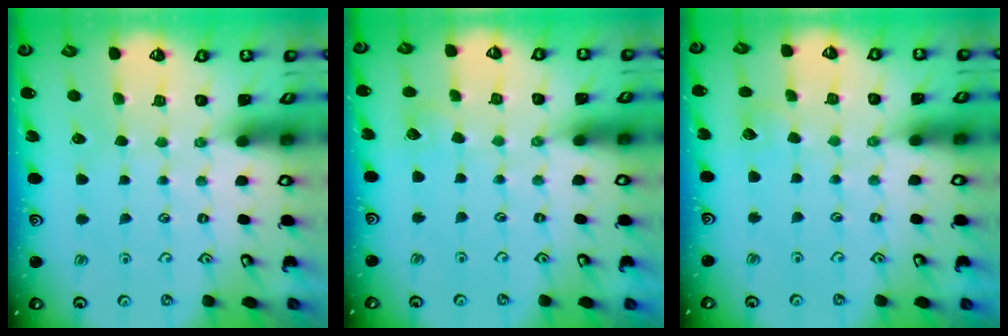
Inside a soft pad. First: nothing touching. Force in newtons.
{"total": 4.1, "press": 4.0, "slide": 0.4}
{"total": 4.1, "press": 4.0, "slide": 0.4}